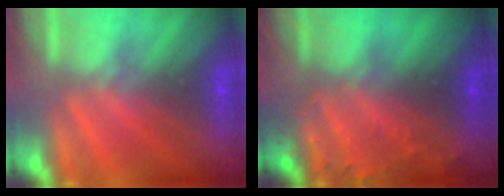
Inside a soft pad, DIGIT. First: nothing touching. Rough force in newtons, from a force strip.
{"total": 9.3}